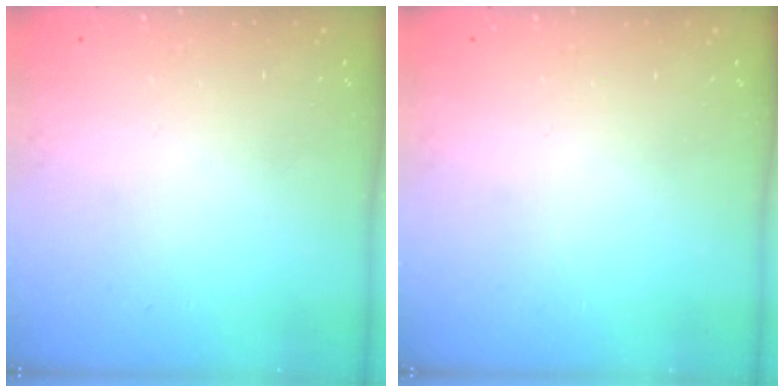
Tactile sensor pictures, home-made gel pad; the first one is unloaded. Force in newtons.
{"total": 0.0}